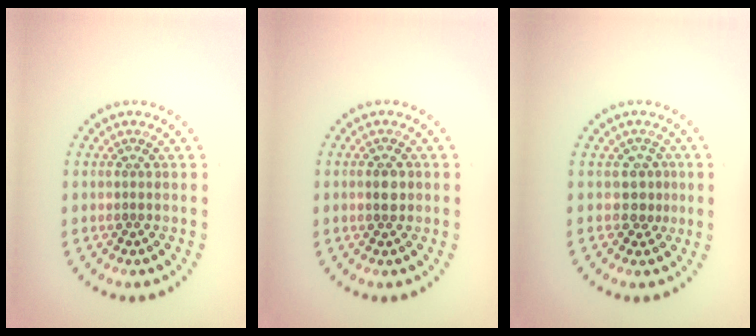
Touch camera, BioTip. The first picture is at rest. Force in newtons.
{"total": 1.6, "press": 1.6, "slide": 0.3}
{"total": 2.0, "press": 1.5, "slide": 1.3}